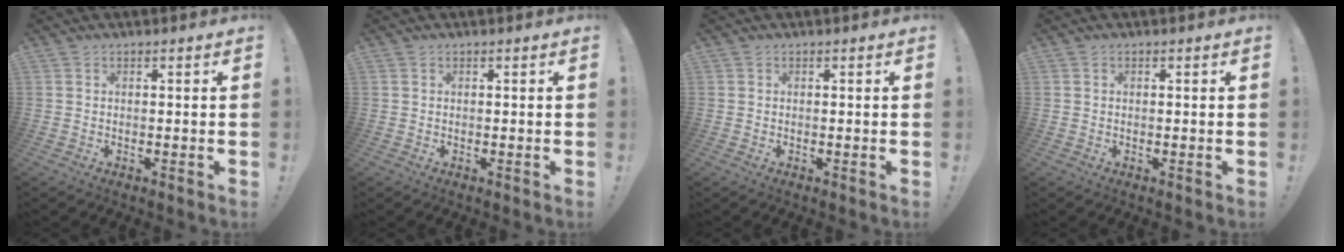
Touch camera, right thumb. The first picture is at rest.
{"total": 0.0}
{"total": 0.0}
{"total": 0.0}